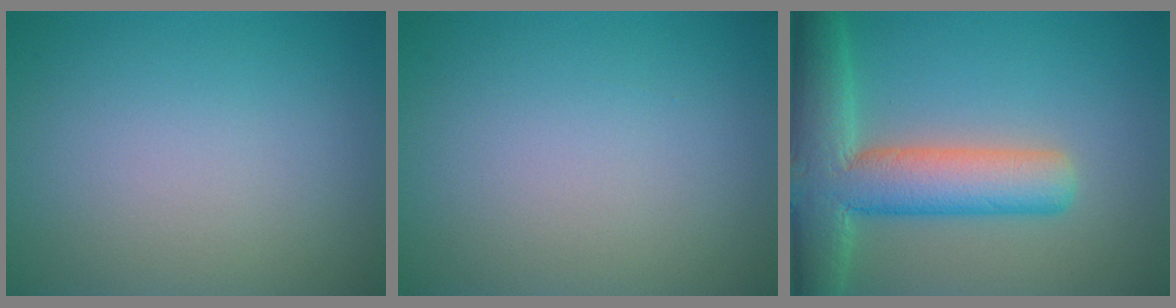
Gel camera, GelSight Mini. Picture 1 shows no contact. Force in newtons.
{"total": 0.0}
{"total": 9.0, "press": 8.9, "slide": 0.5}